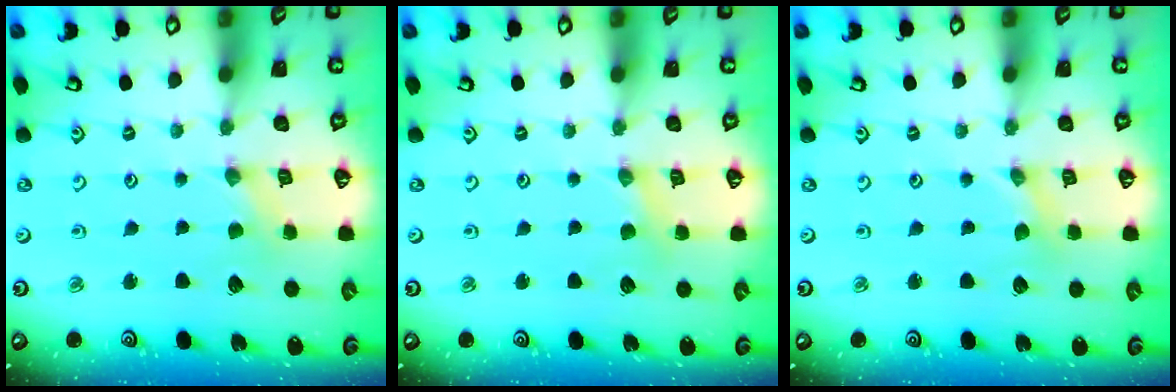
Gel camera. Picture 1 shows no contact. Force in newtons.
{"total": 2.0, "press": 1.9, "slide": 0.4}
{"total": 0.0}